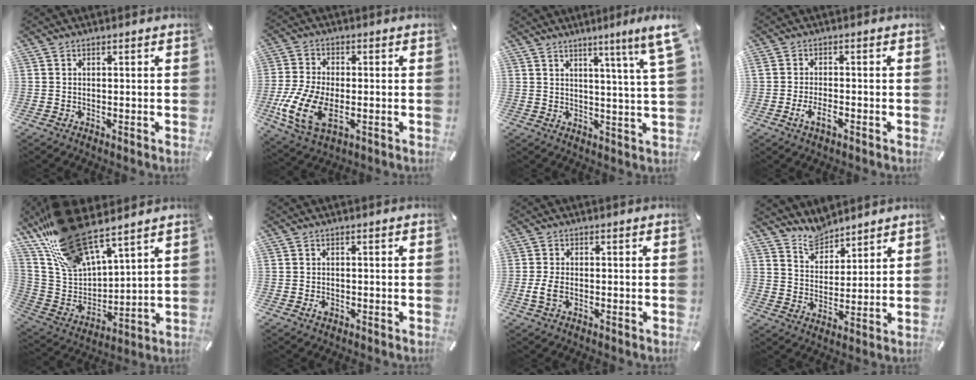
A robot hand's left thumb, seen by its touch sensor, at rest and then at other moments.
{"total": 11.9, "force": [-2.9, 6.9, 9.2], "torque": [-0.212, -0.008, -0.051]}
{"total": 9.0, "force": [5.4, -0.7, 7.2], "torque": [-0.109, -0.034, 0.080]}
{"total": 4.0, "force": [-1.8, 1.3, 3.3], "torque": [-0.067, 0.002, -0.033]}
{"total": 19.4, "force": [15.6, 6.9, 9.2], "torque": [-0.191, -0.099, 0.280]}
{"total": 1.3, "force": [-0.6, 0.9, 0.7], "torque": [-0.015, 0.003, -0.011]}
{"total": 3.1, "force": [-1.0, 1.6, 2.4], "torque": [-0.051, 0.004, -0.020]}
{"total": 6.8, "force": [6.2, 2.8, -0.3], "torque": [-0.015, -0.043, 0.121]}